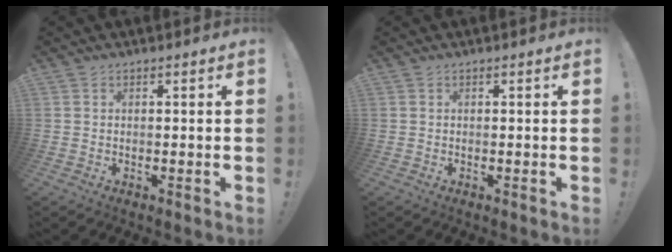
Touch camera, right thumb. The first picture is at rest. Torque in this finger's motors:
{"motor_torque": [0.00, 0.00, 0.00, 0.00, 0.00]}